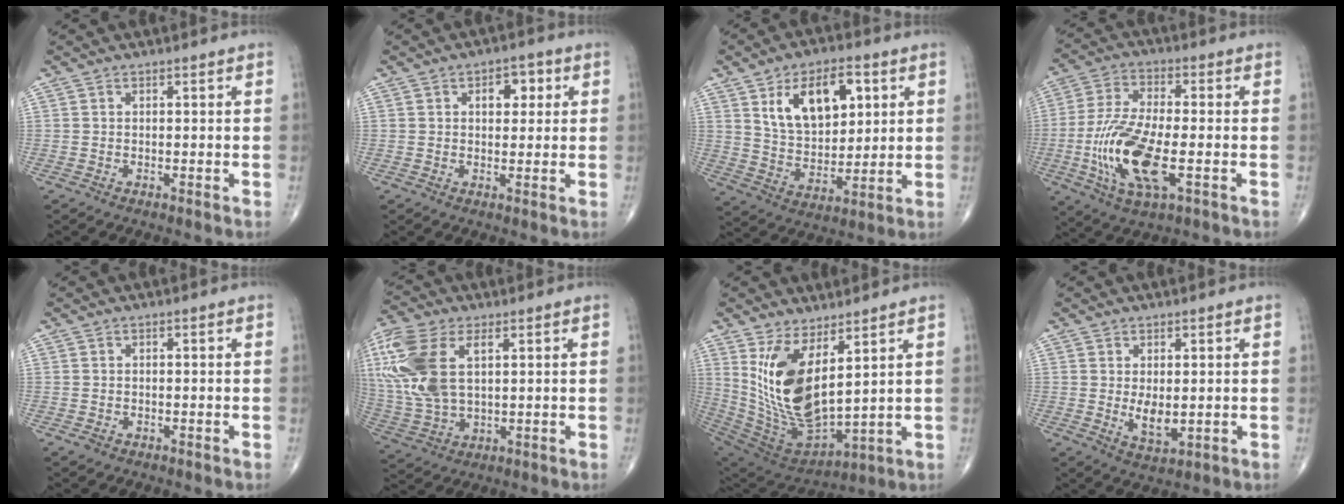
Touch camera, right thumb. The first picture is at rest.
{"total": 4.9, "force": [1.5, 3.1, 3.5], "torque": [-0.021, 0.000, 0.016]}
{"total": 15.1, "force": [5.6, 8.7, 11.1], "torque": [-0.146, -0.020, 0.106]}
{"total": 16.0, "force": [-3.8, 6.0, 14.3], "torque": [-0.301, 0.003, -0.069]}
{"total": 1.0, "force": [-0.5, 0.8, 0.4], "torque": [-0.005, 0.002, -0.007]}
{"total": 17.7, "force": [5.0, 9.6, 14.0], "torque": [-0.330, -0.004, 0.097]}
{"total": 18.0, "force": [5.8, 8.1, 15.0], "torque": [-0.284, -0.050, 0.136]}
{"total": 4.6, "force": [0.2, 2.4, 3.9], "torque": [-0.055, -0.013, 0.013]}